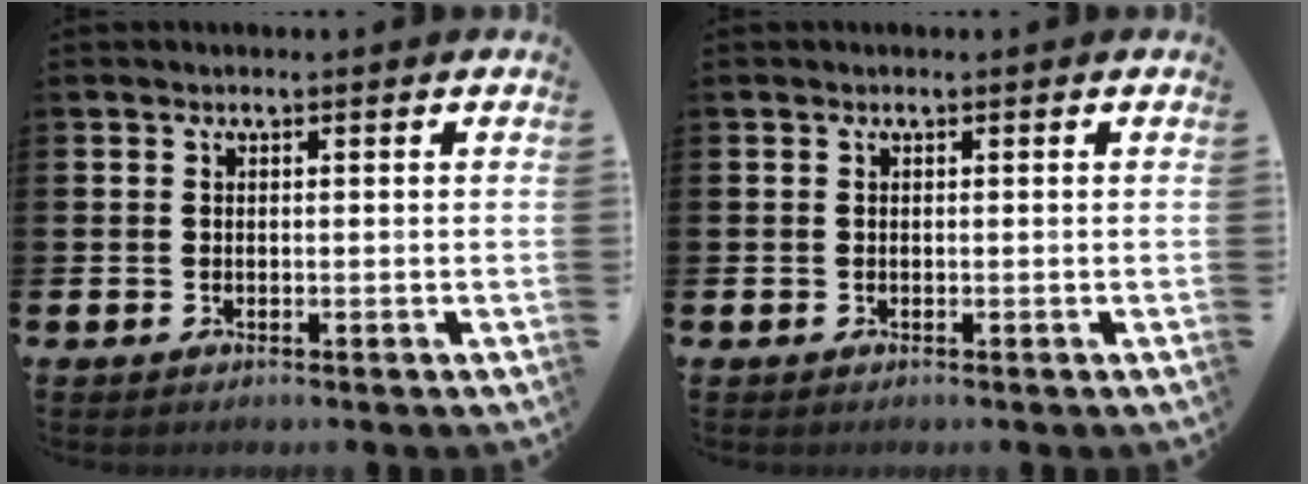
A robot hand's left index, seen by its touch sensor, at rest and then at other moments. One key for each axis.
{"total": 0.0}